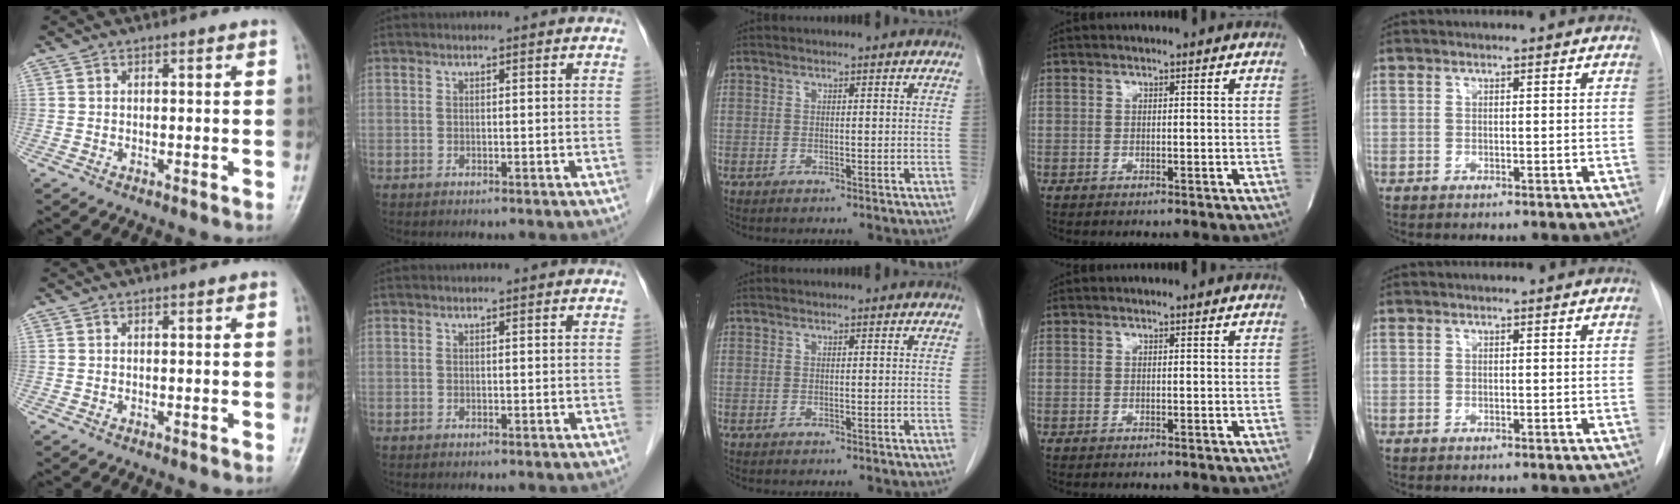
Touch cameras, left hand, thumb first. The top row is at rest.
{}